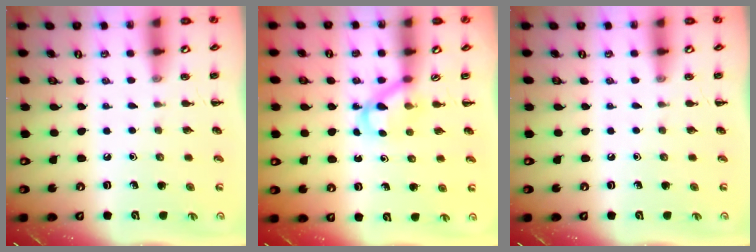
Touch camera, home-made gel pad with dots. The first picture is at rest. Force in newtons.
{"total": 3.3, "press": 3.1, "slide": 1.2}
{"total": 0.0}